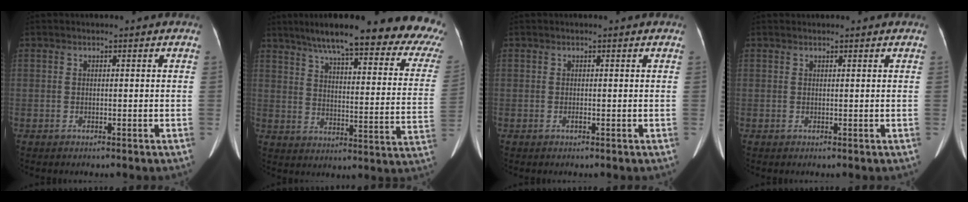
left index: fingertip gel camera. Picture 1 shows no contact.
{"total": 26.1, "force": [20.8, 3.7, 15.5], "torque": [-0.206, -0.025, 0.253]}
{"total": 0.0}
{"total": 1.4, "force": [1.4, 0.2, 0.3], "torque": [-0.006, 0.021, 0.022]}